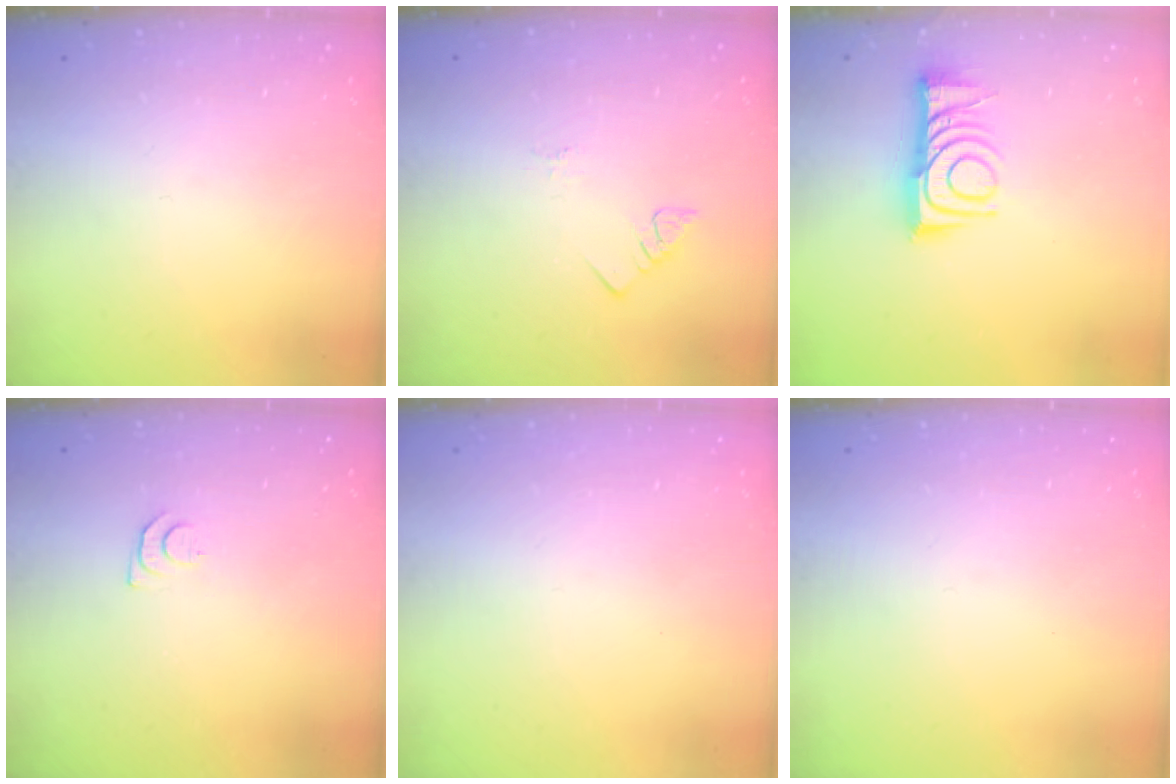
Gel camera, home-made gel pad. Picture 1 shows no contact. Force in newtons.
{"total": 2.8, "press": 2.8, "slide": 0.4}
{"total": 10.3, "press": 10.3, "slide": 0.6}
{"total": 4.0, "press": 4.0, "slide": 0.6}
{"total": 1.5, "press": 1.5, "slide": 0.1}
{"total": 0.0}